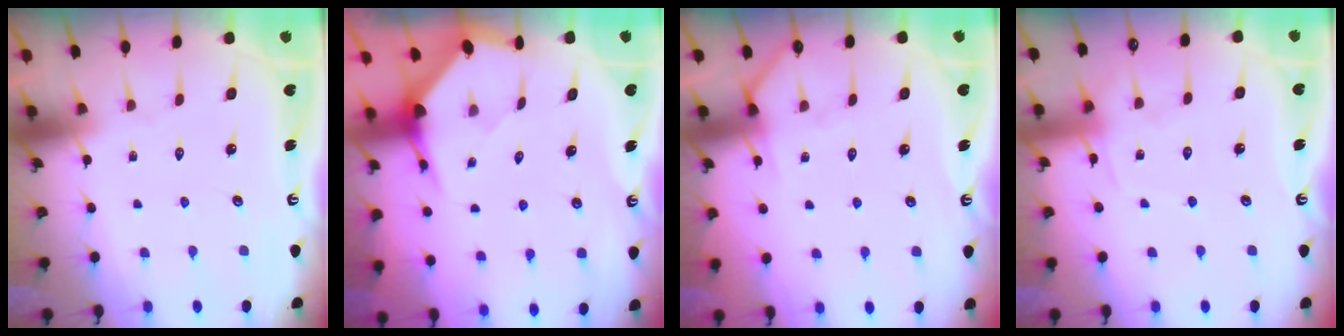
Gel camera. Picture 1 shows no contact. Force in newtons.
{"total": 3.7, "press": 3.6, "slide": 0.4}
{"total": 4.8, "press": 4.7, "slide": 0.6}
{"total": 6.5, "press": 6.4, "slide": 0.8}